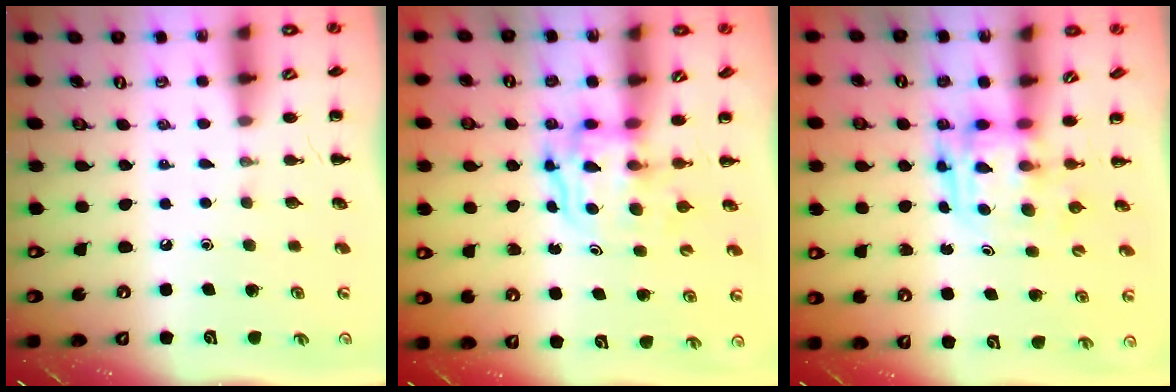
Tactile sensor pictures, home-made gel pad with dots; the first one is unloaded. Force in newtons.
{"total": 3.5, "press": 3.4, "slide": 0.3}
{"total": 3.7, "press": 3.7, "slide": 0.6}